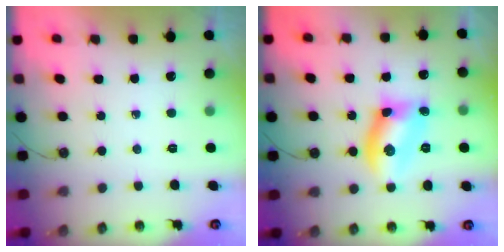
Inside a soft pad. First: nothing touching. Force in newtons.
{"total": 11.4, "press": 11.4, "slide": 1.2}